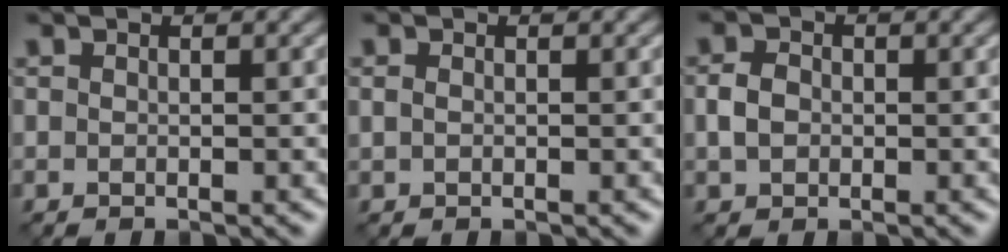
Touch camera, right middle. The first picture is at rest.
{"total": 0.6, "force": [0.2, 0.5, 0.4], "torque": [-0.009, 0.003, 0.000]}
{"total": 2.0, "force": [0.0, 1.7, 1.2], "torque": [-0.025, 0.003, -0.007]}